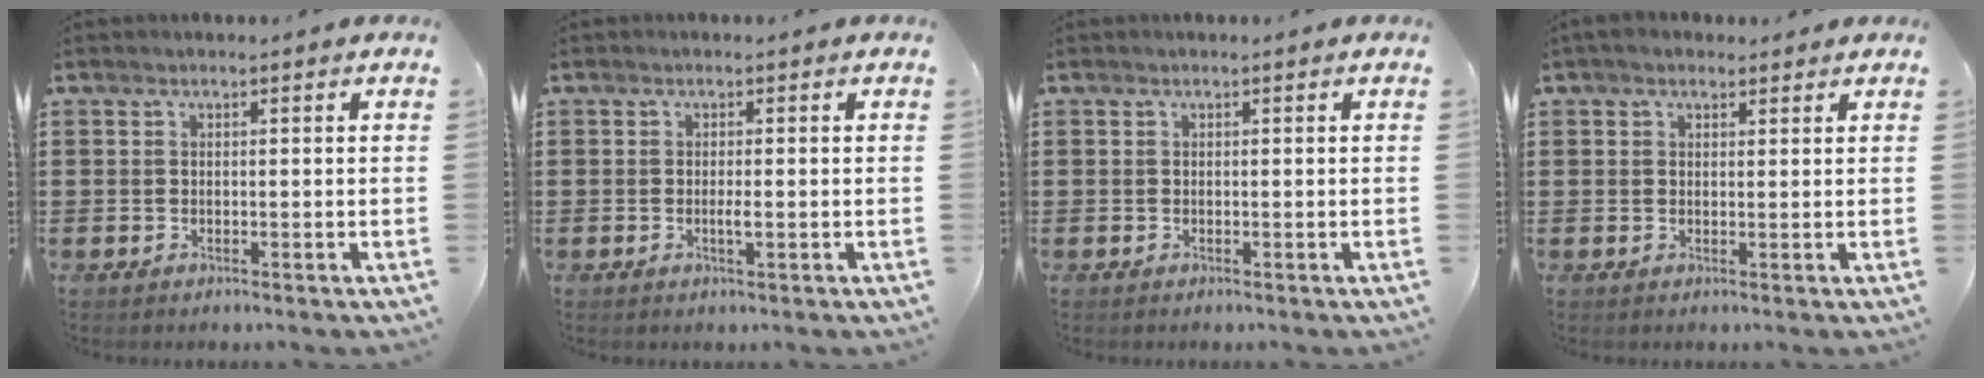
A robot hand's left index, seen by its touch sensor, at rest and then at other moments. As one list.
[{"total": 1.5, "force": [-0.3, 0.2, 1.5], "torque": [-0.028, -0.003, -0.005]}, {"total": 0.0}, {"total": 1.8, "force": [1.4, 0.9, 0.6], "torque": [-0.016, 0.007, 0.027]}]